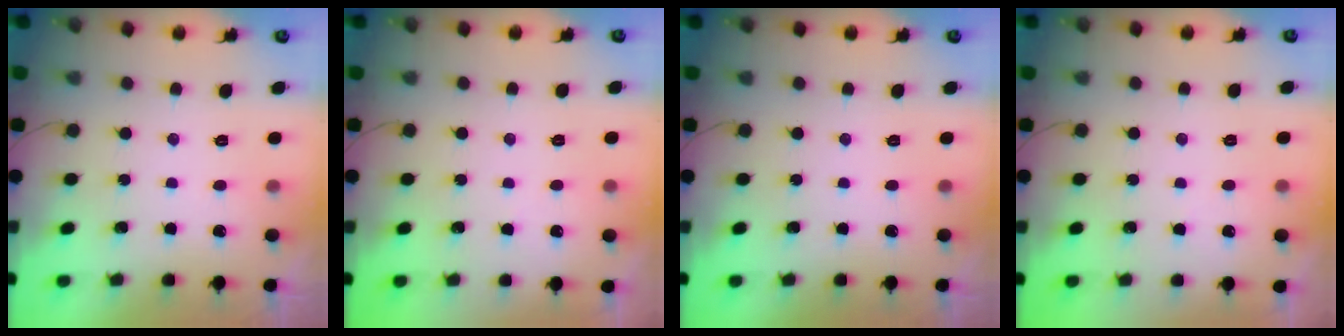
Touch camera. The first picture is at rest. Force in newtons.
{"total": 1.1, "press": 1.1, "slide": 0.2}
{"total": 0.0}
{"total": 1.1, "press": 1.1, "slide": 0.2}